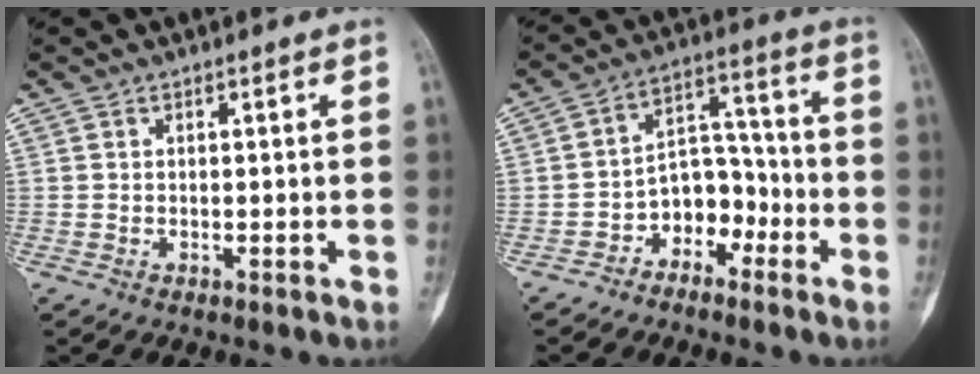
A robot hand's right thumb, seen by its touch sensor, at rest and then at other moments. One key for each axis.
{"total": 8.2, "fx": -4.1, "fy": 5.9, "fz": 3.9, "tx": -0.019, "ty": 0.061, "tz": -0.080}